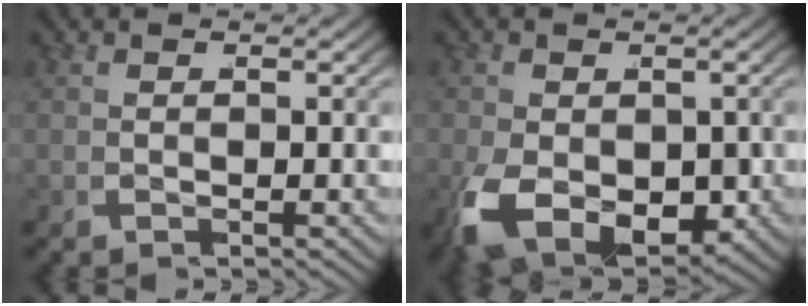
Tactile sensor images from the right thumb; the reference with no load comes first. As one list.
[{"total": 9.0, "force": [-3.3, 6.2, 5.7], "torque": [-0.140, -0.051, -0.033]}]